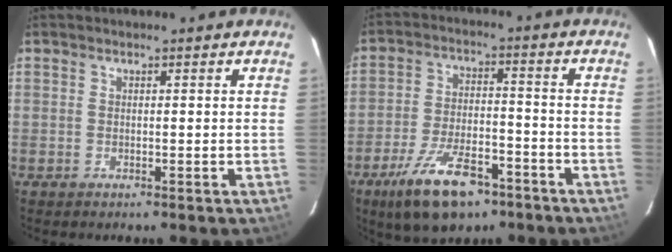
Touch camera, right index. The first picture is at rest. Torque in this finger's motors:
{"motor_torque": [1.25, -0.89, 0.63, 0.14]}